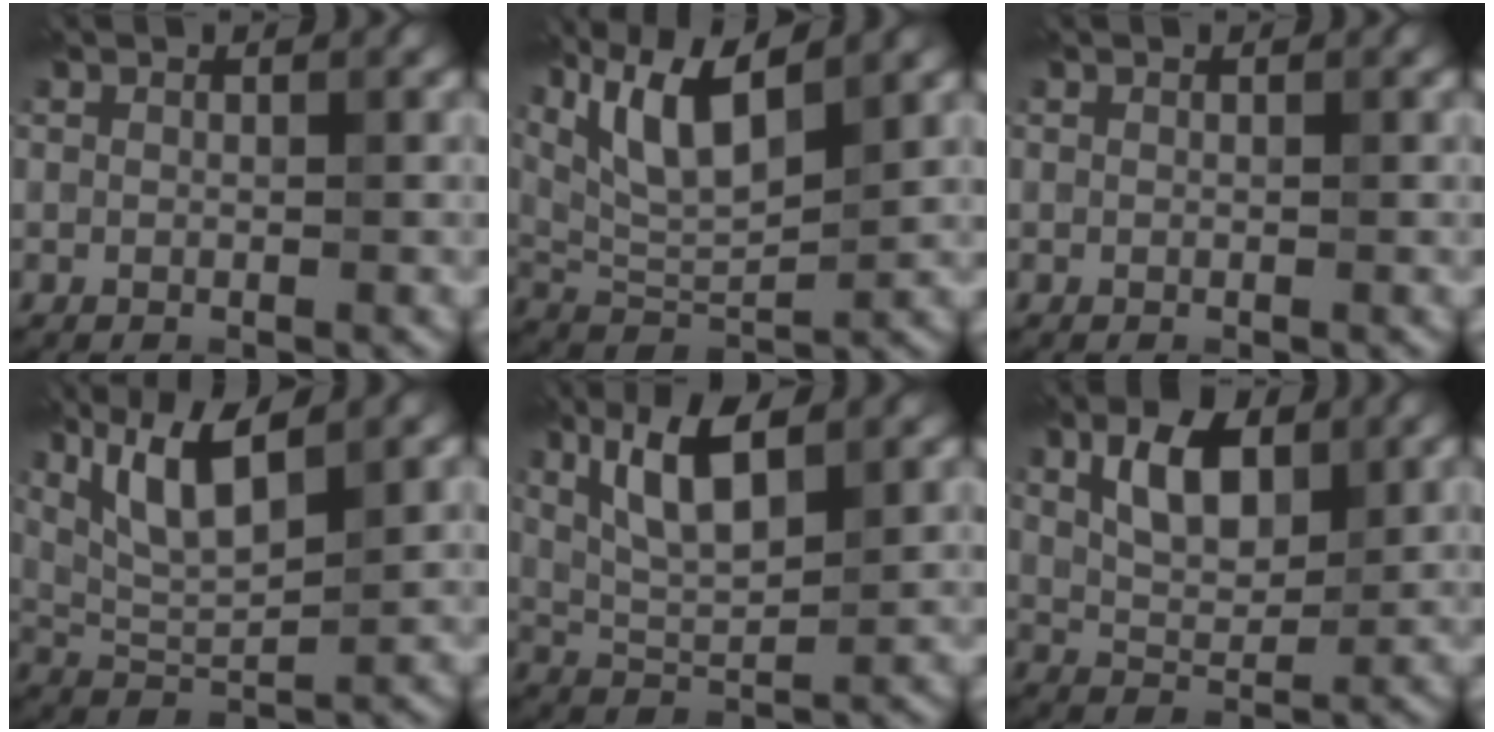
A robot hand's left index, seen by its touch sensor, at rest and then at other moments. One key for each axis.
{"total": 7.4, "fx": 4.3, "fy": 2.0, "fz": 5.7, "tx": -0.117, "ty": 0.009, "tz": 0.087}
{"total": 0.0}
{"total": 5.9, "fx": 3.3, "fy": 1.4, "fz": 4.7, "tx": -0.098, "ty": 0.005, "tz": 0.068}
{"total": 6.1, "fx": 2.9, "fy": 2.0, "fz": 5.0, "tx": -0.100, "ty": 0.009, "tz": 0.055}
{"total": 4.9, "fx": 2.2, "fy": 2.5, "fz": 3.6, "tx": -0.067, "ty": 0.009, "tz": 0.038}